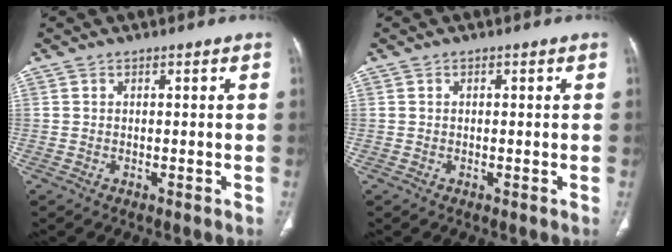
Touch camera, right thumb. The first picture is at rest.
{"total": 0.0}